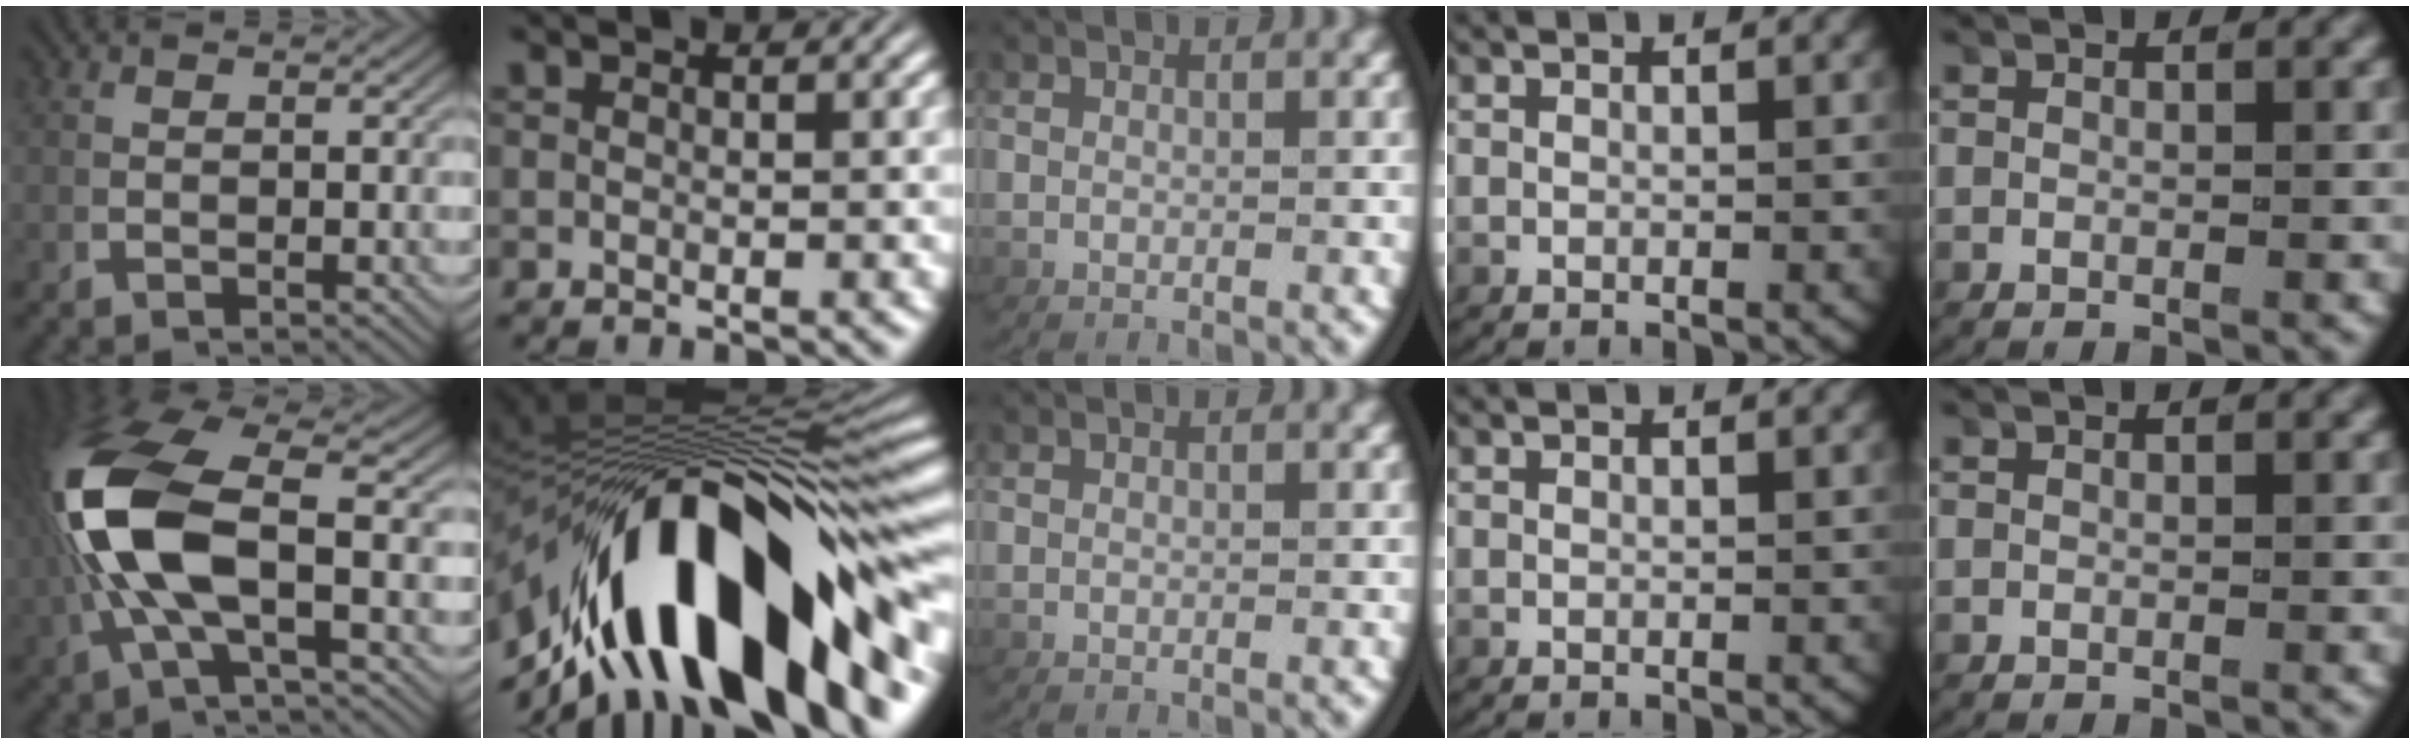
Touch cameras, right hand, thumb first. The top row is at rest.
{"thumb": {"total": 11.9, "force": [0.1, 5.2, 10.7], "torque": [-0.242, -0.009, 0.013]}, "index": {"total": 21.6, "force": [-3.3, 10.8, 18.5], "torque": [-0.288, 0.002, -0.041]}}